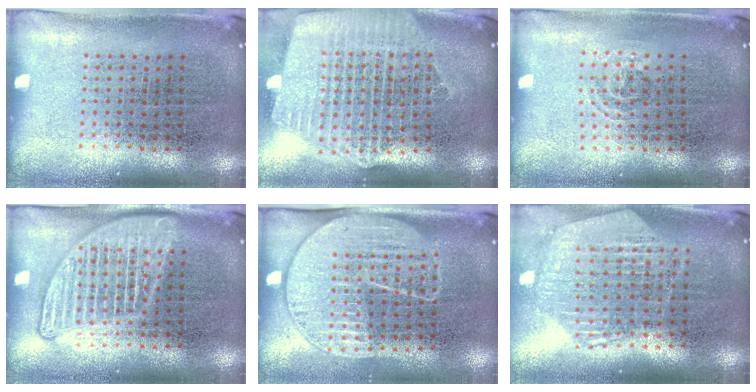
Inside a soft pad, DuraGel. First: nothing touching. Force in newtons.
{"total": 2.7, "press": 2.3, "slide": 1.4}
{"total": 0.9, "press": 0.6, "slide": 0.6}
{"total": 2.1, "press": 2.1, "slide": 0.2}
{"total": 1.8, "press": 1.5, "slide": 0.9}
{"total": 1.2, "press": 1.2, "slide": 0.1}